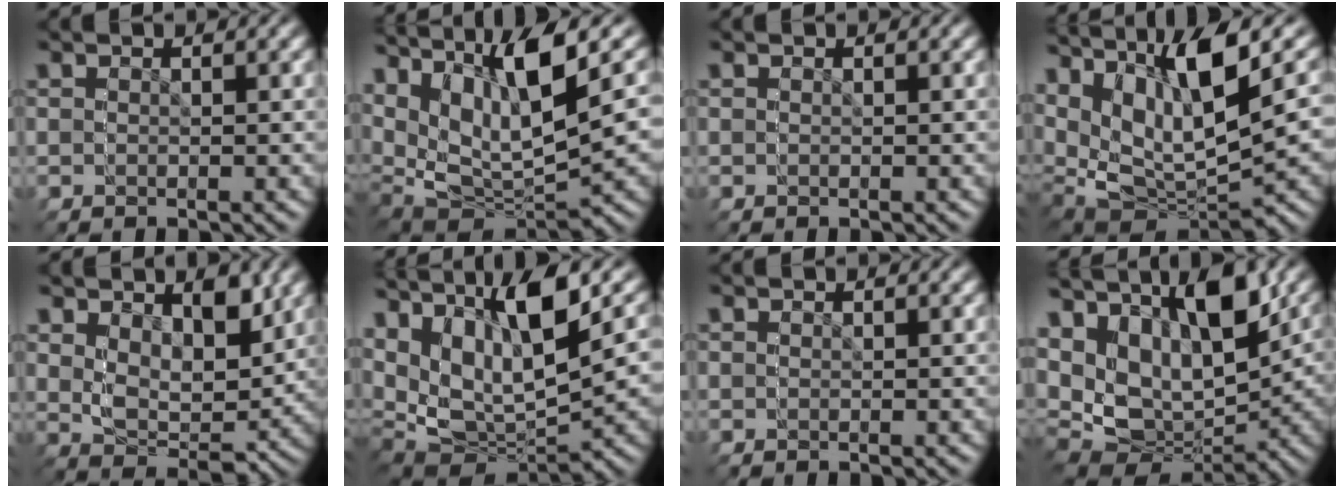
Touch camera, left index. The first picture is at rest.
{"total": 6.0, "force": [1.3, 4.9, 3.3], "torque": [-0.094, -0.023, 0.030]}
{"total": 0.0}
{"total": 7.3, "force": [1.0, 5.8, 4.3], "torque": [-0.111, -0.028, 0.026]}
{"total": 5.3, "force": [4.8, 2.2, -0.2], "torque": [-0.017, 0.005, 0.068]}
{"total": 6.8, "force": [1.3, 5.5, 3.8], "torque": [-0.109, -0.018, 0.029]}
{"total": 0.0}
{"total": 8.9, "force": [1.1, 7.1, 5.2], "torque": [-0.125, -0.013, 0.025]}